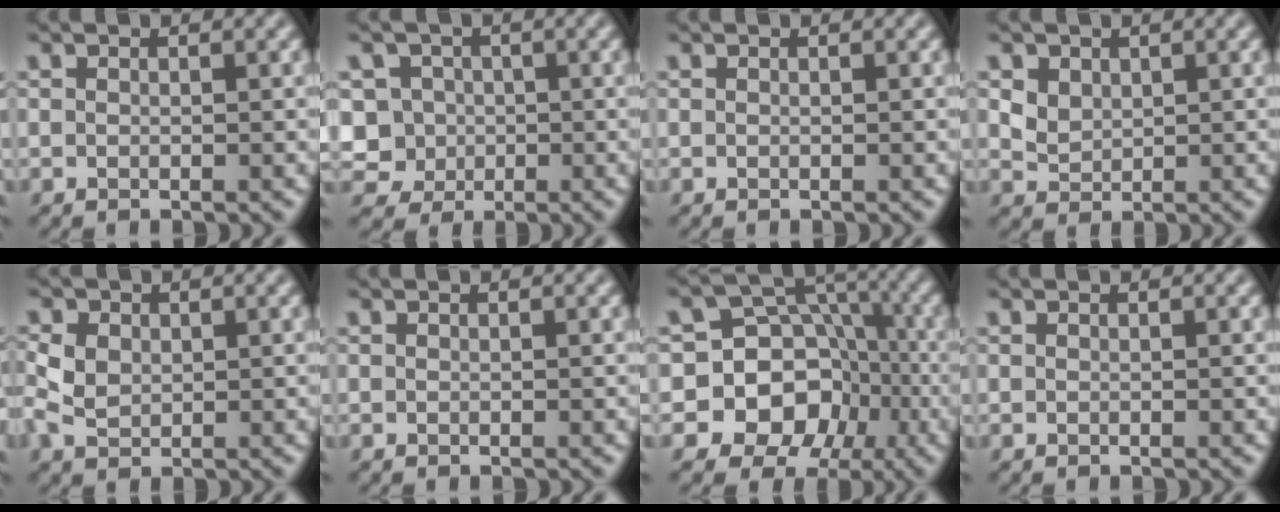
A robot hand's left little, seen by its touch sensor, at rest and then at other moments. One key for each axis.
{"total": 5.8, "fx": -0.5, "fy": 5.5, "fz": 1.9, "tx": -0.034, "ty": 0.028, "tz": -0.033}
{"total": 0.0}
{"total": 2.2, "fx": 0.9, "fy": 1.7, "fz": 1.1, "tx": -0.031, "ty": 0.001, "tz": 0.019}
{"total": 3.7, "fx": 0.3, "fy": 2.9, "fz": 2.3, "tx": -0.064, "ty": 0.010, "tz": 0.004}
{"total": 0.0}
{"total": 12.8, "fx": -4.4, "fy": 11.3, "fz": 4.2, "tx": -0.076, "ty": 0.012, "tz": -0.096}
{"total": 0.0}